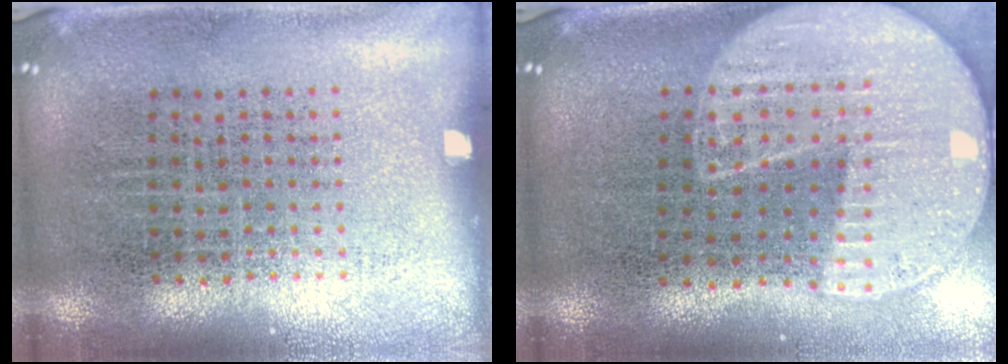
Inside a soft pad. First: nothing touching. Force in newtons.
{"total": 2.3, "press": 2.0, "slide": 1.1}